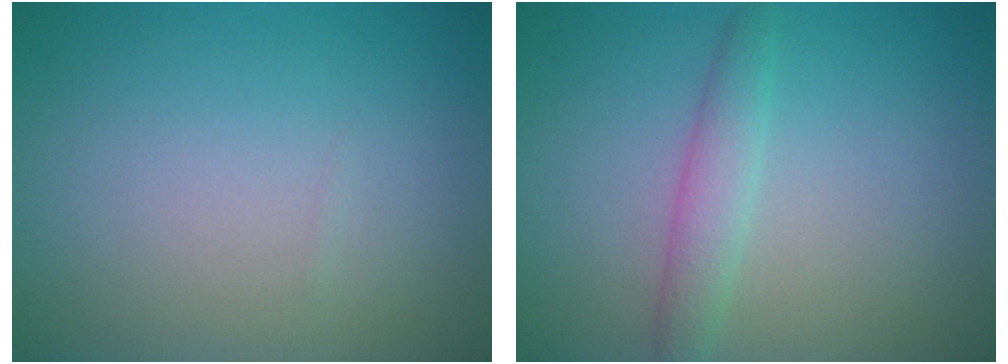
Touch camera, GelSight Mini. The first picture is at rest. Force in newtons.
{"total": 2.2, "press": 2.2, "slide": 0.1}